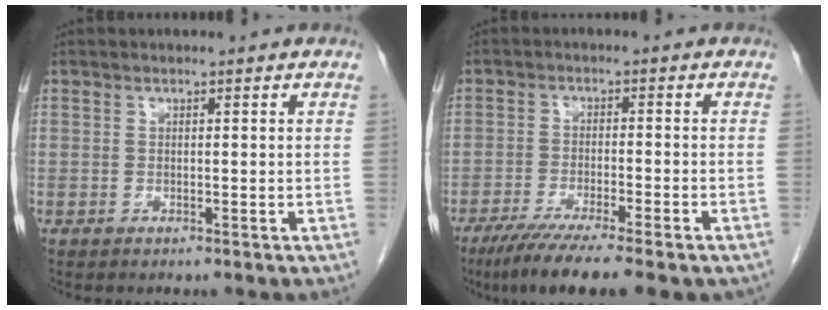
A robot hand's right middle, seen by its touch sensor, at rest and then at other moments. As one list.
[{"total": 11.3, "force": [-8.5, 1.0, 7.3], "torque": [-0.109, -0.025, -0.128]}]